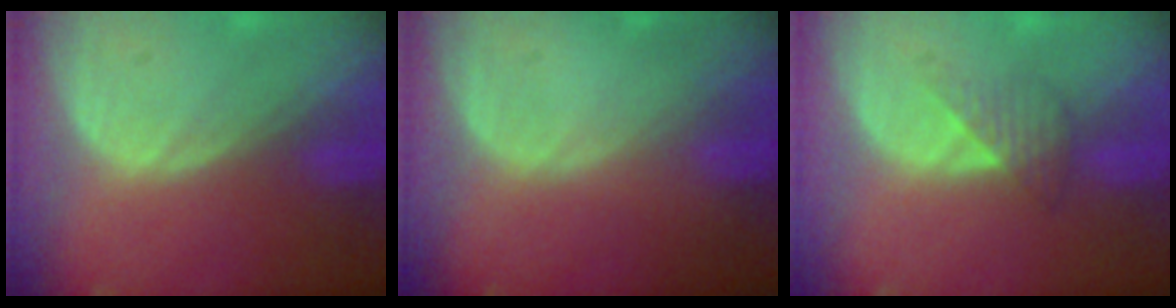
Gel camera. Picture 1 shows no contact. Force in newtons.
{"total": 0.0}
{"total": 3.4, "press": 3.1, "slide": 1.4}